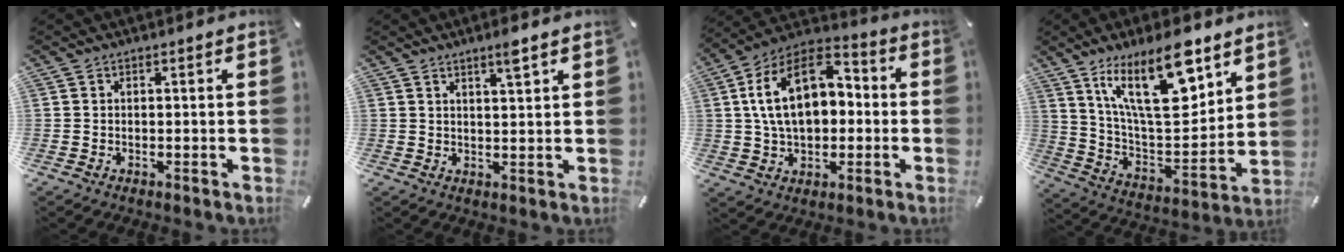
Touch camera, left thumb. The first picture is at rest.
{"total": 3.5, "force": [2.3, 0.4, 2.5], "torque": [-0.046, -0.004, 0.039]}
{"total": 16.8, "force": [2.6, 11.7, 11.8], "torque": [-0.234, 0.003, 0.046]}
{"total": 22.1, "force": [12.3, 9.0, 16.0], "torque": [-0.276, -0.061, 0.199]}